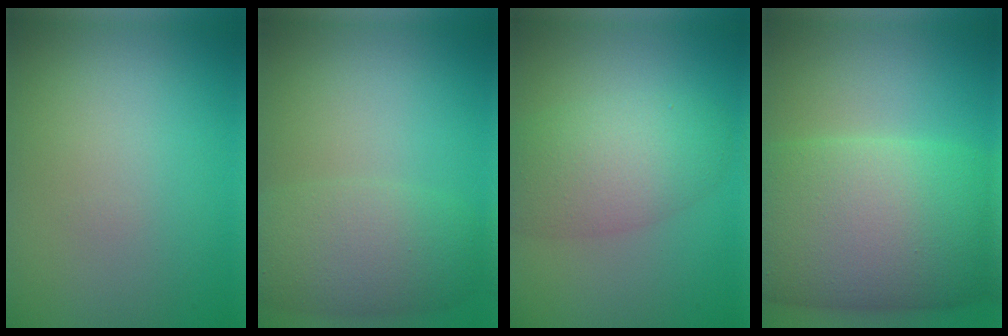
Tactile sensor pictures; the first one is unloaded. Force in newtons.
{"total": 5.3, "press": 5.3, "slide": 0.1}
{"total": 5.5, "press": 5.4, "slide": 0.3}
{"total": 15.7, "press": 15.7, "slide": 0.8}